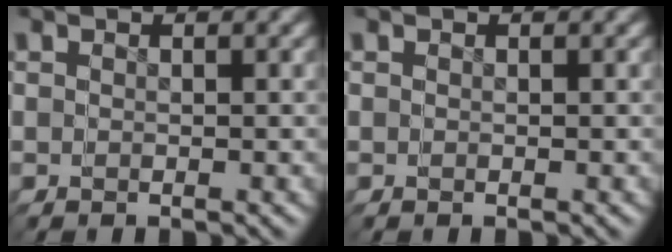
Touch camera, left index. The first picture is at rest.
{"total": 0.0}